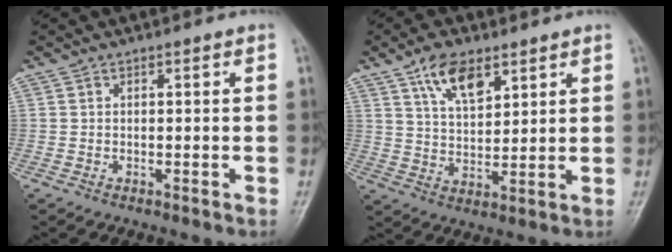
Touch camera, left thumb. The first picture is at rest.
{"total": 8.7, "force": [5.2, 4.2, 5.6], "torque": [-0.082, -0.027, 0.098]}